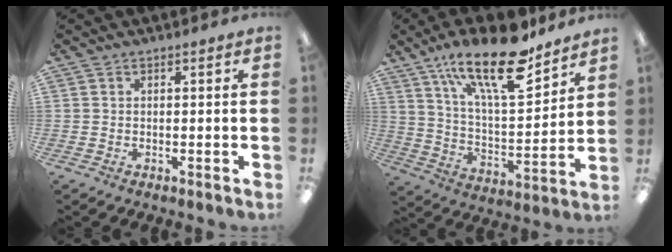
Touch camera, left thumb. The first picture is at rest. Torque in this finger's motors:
{"motor_torque": [0.23, 0.59, 1.54, -1.23, 0.32]}